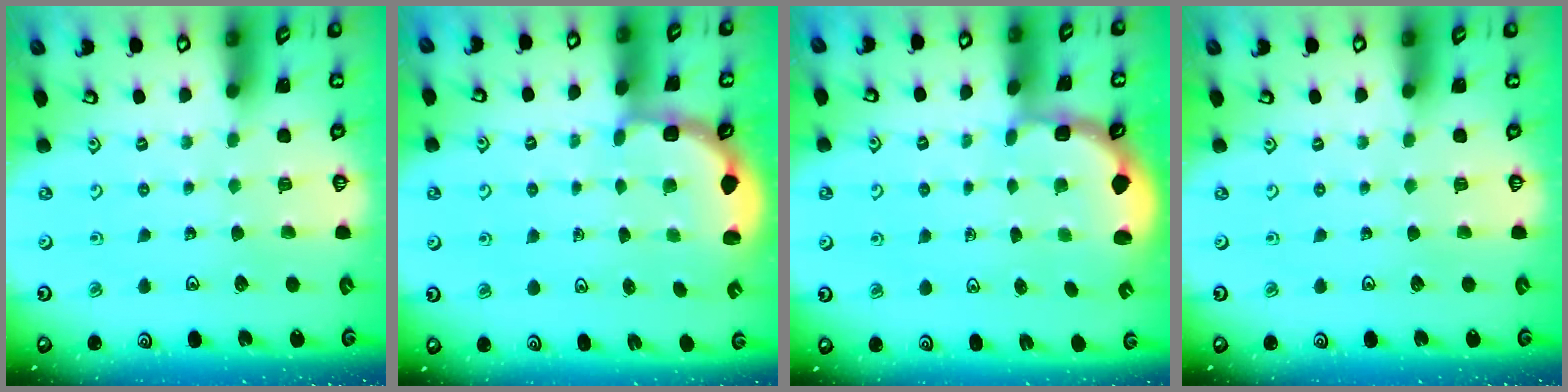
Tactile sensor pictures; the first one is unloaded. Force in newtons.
{"total": 2.9, "press": 2.5, "slide": 1.4}
{"total": 2.6, "press": 1.9, "slide": 1.7}
{"total": 0.0}